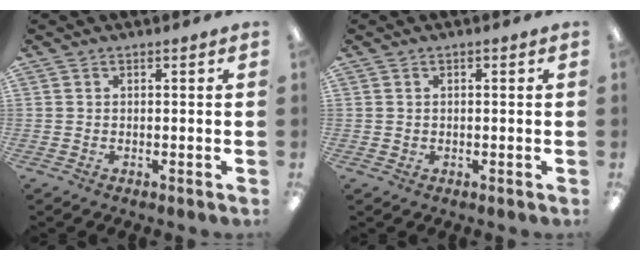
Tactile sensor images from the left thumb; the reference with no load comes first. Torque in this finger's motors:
{"motor_torque": [-0.43, 0.03, 0.10, -0.28, 0.00]}